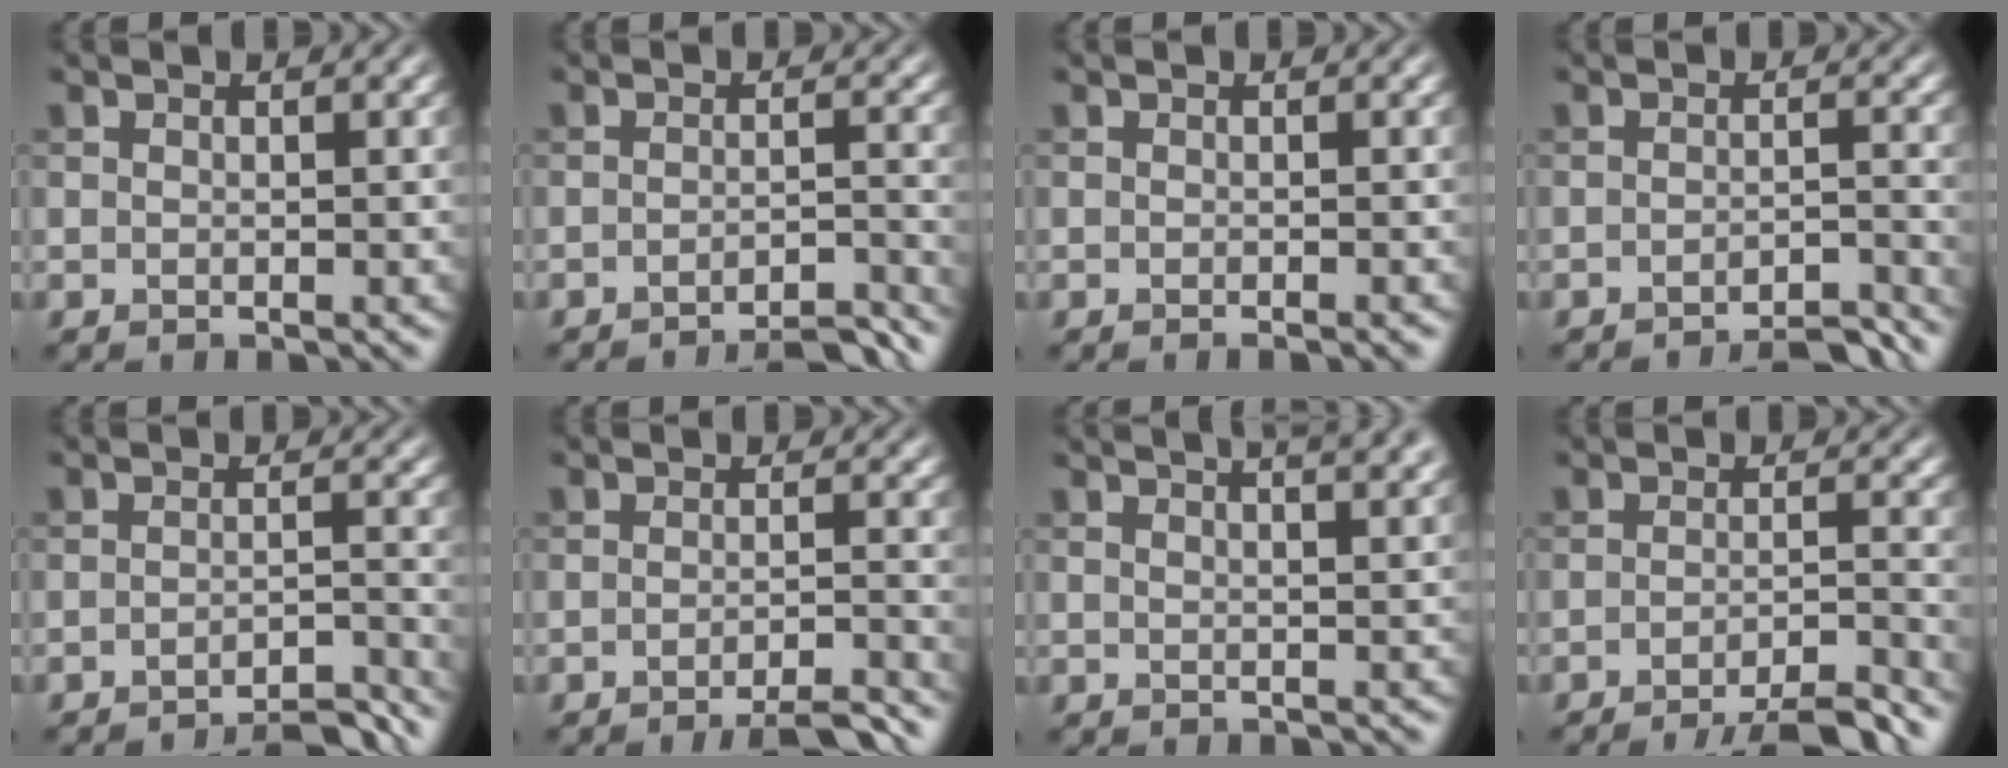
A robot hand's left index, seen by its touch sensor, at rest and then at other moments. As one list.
[{"total": 4.2, "force": [-3.7, 0.5, 2.0], "torque": [-0.013, 0.010, -0.057]}, {"total": 1.1, "force": [-0.6, 0.2, 0.9], "torque": [-0.005, -0.002, -0.010]}, {"total": 3.8, "force": [-3.4, 0.5, 1.7], "torque": [-0.011, 0.011, -0.053]}, {"total": 4.7, "force": [-4.1, 0.6, 2.1], "torque": [-0.015, 0.012, -0.061]}, {"total": 4.8, "force": [-3.7, 0.7, 3.0], "torque": [-0.038, -0.001, -0.058]}, {"total": 8.6, "force": [5.4, 3.6, 5.6], "torque": [-0.017, 0.054, 0.031]}, {"total": 6.4, "force": [-5.0, 1.0, 3.9], "torque": [-0.052, 0.003, -0.077]}]